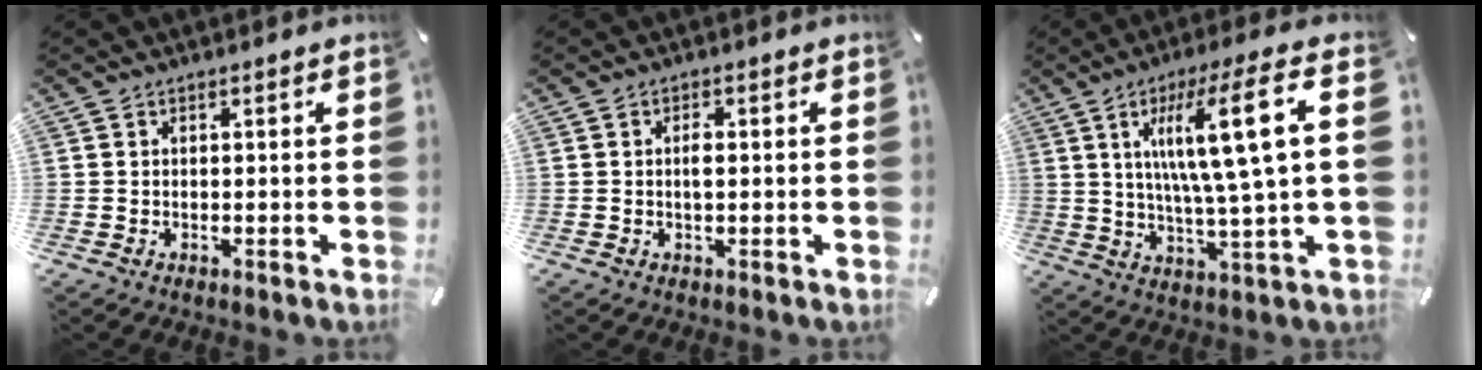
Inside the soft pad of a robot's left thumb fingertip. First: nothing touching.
{"total": 2.2, "force": [0.1, 1.0, 2.0], "torque": [-0.031, -0.001, -0.001]}
{"total": 16.4, "force": [4.9, 1.9, 15.5], "torque": [-0.284, -0.007, 0.063]}